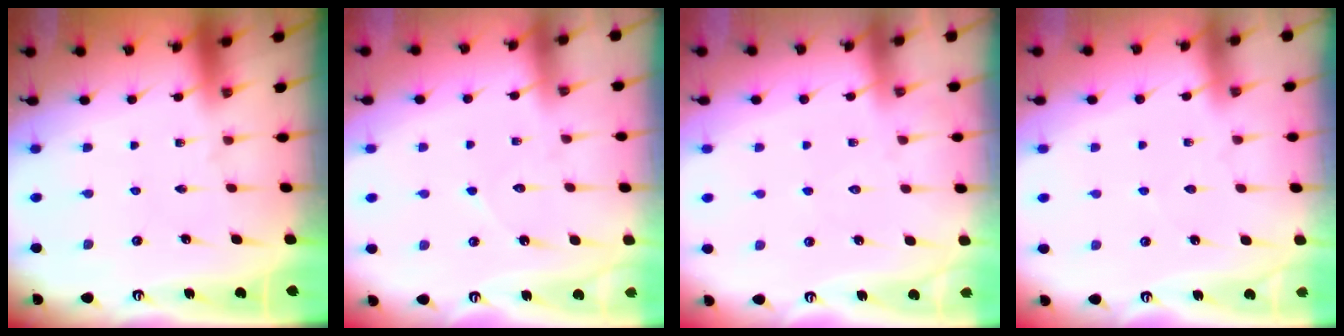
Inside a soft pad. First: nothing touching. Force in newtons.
{"total": 5.8, "press": 5.7, "slide": 0.6}
{"total": 6.7, "press": 6.7, "slide": 0.8}
{"total": 2.1, "press": 2.1, "slide": 0.3}